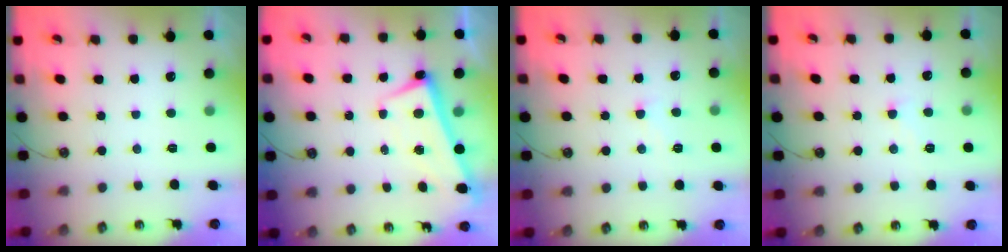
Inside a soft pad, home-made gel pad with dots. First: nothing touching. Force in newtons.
{"total": 2.4, "press": 2.3, "slide": 0.7}
{"total": 2.0, "press": 2.0, "slide": 0.4}
{"total": 2.0, "press": 2.0, "slide": 0.4}